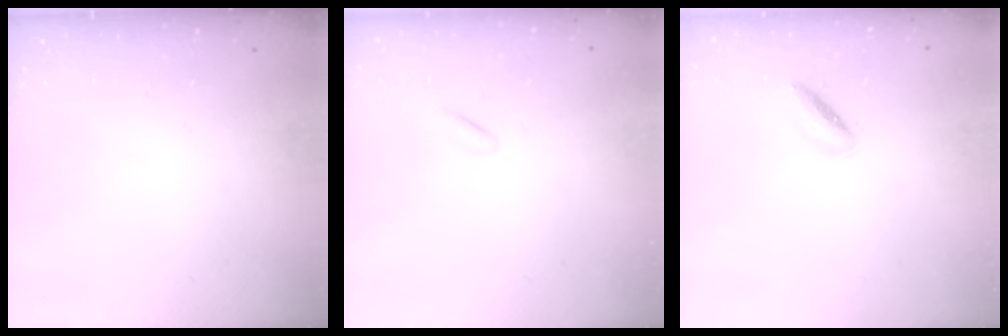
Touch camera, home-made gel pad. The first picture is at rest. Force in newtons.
{"total": 0.7, "press": 0.5, "slide": 0.5}
{"total": 2.5, "press": 2.4, "slide": 0.3}